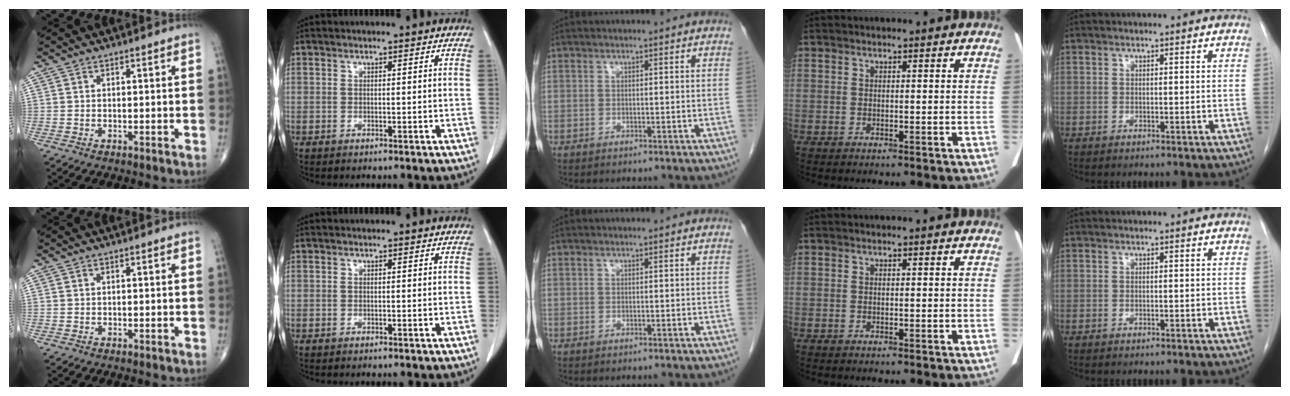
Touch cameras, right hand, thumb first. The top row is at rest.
{}